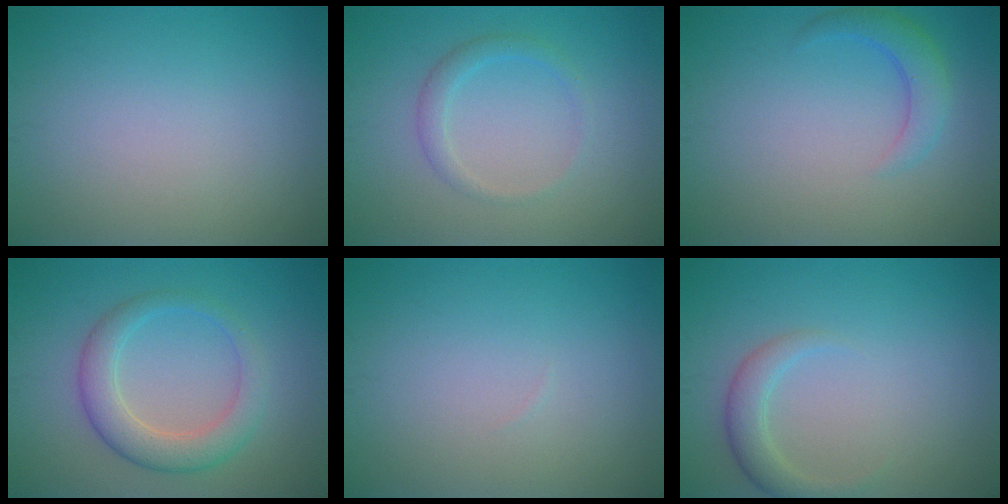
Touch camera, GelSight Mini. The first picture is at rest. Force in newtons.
{"total": 1.8, "press": 1.8, "slide": 0.1}
{"total": 2.6, "press": 2.6, "slide": 0.2}
{"total": 4.3, "press": 4.3, "slide": 0.1}
{"total": 0.0}
{"total": 2.4, "press": 2.4, "slide": 0.2}